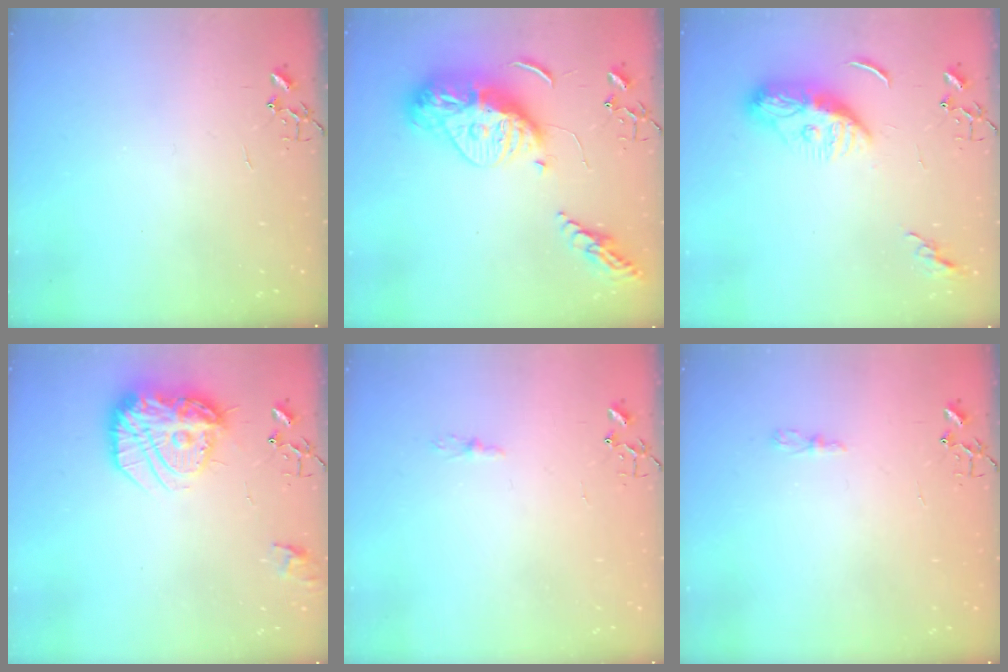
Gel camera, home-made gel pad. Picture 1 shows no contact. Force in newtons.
{"total": 18.2, "press": 18.1, "slide": 1.5}
{"total": 9.4, "press": 9.4, "slide": 1.0}
{"total": 17.7, "press": 17.7, "slide": 1.2}
{"total": 4.0, "press": 4.0, "slide": 0.4}
{"total": 3.5, "press": 3.5, "slide": 0.5}